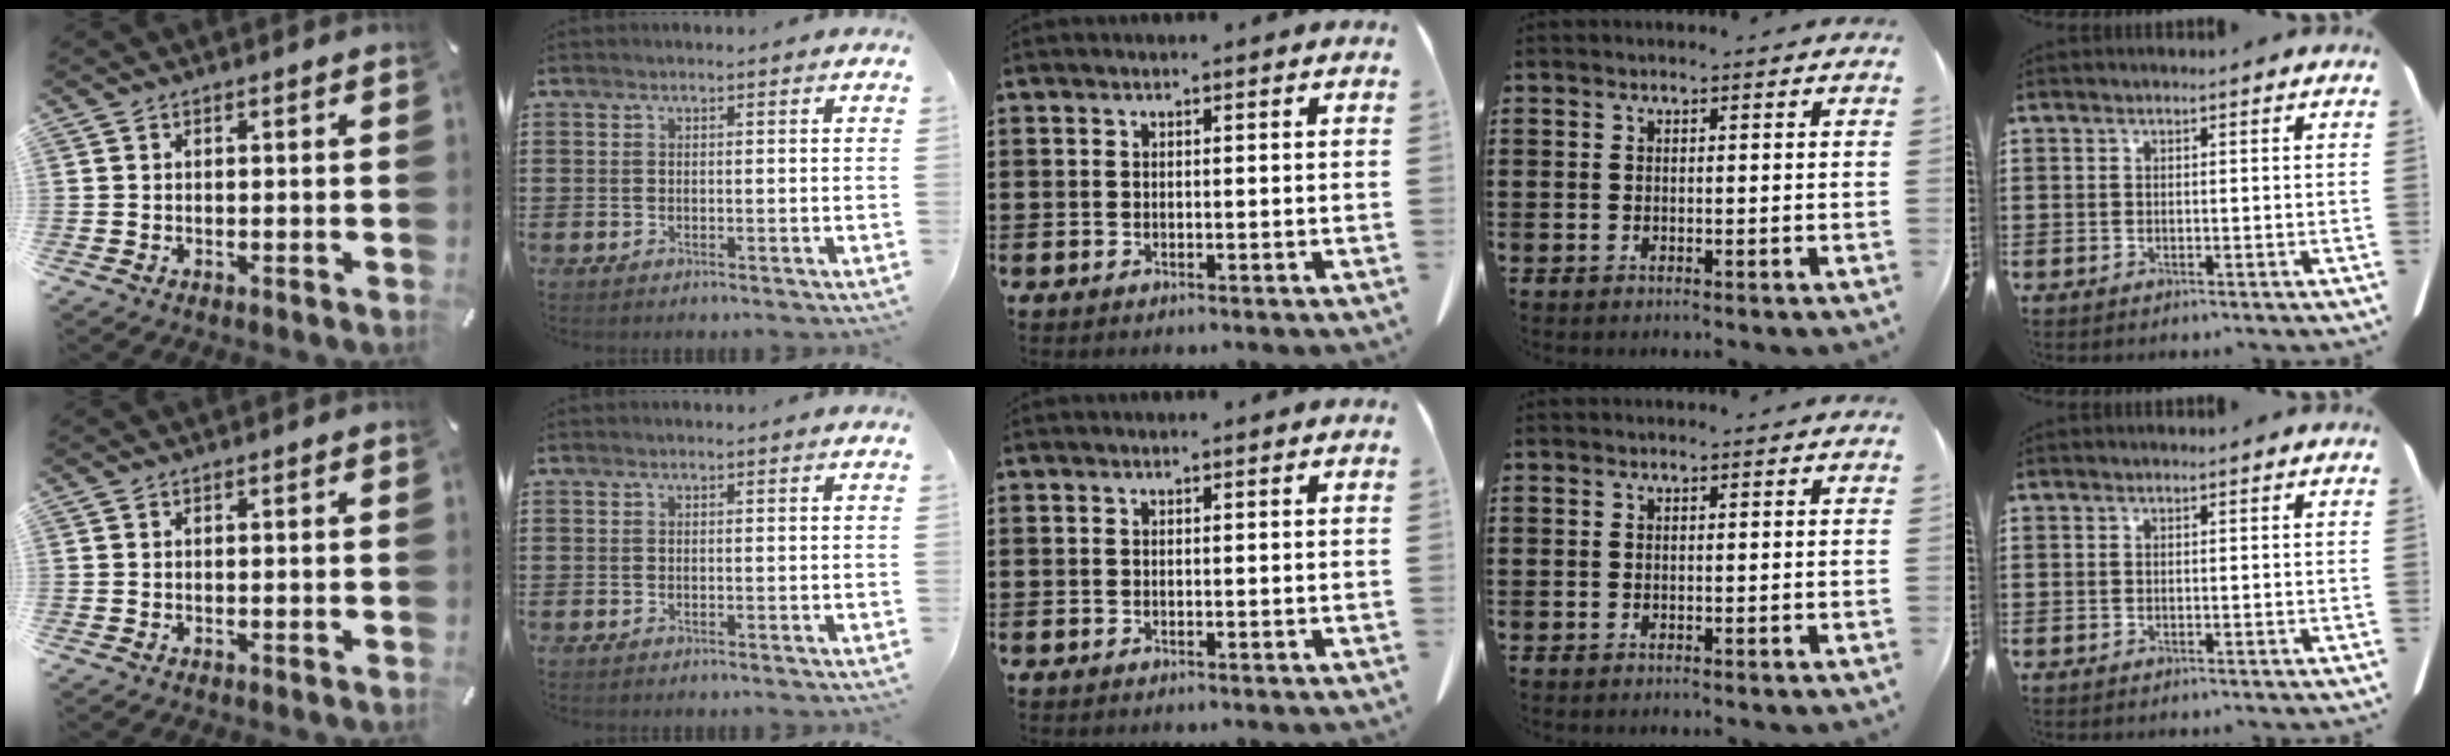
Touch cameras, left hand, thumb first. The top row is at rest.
{}